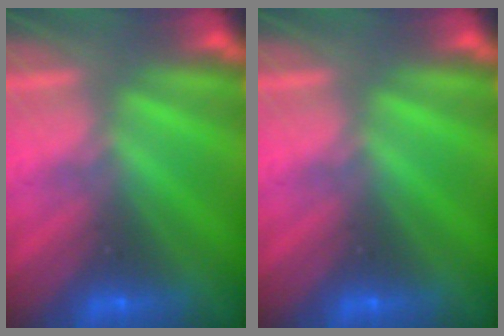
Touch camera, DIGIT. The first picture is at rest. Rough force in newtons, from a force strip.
{"total": 0.0}